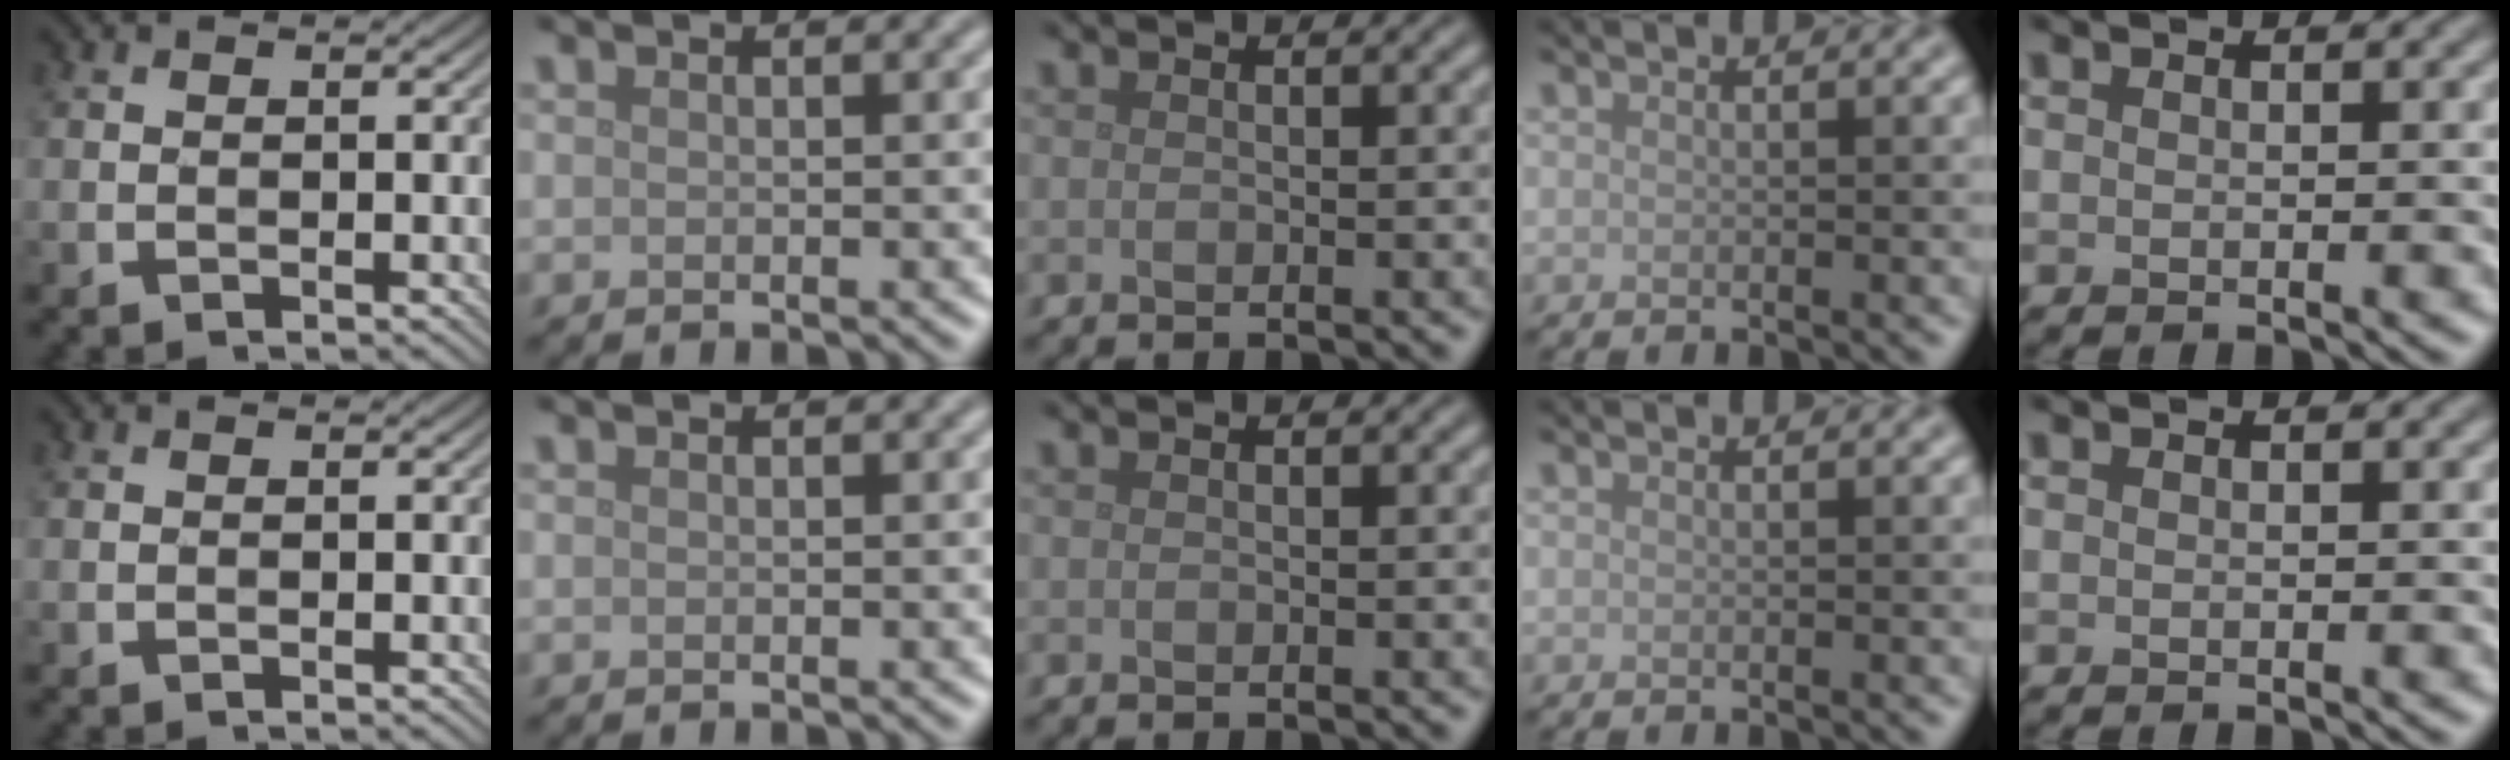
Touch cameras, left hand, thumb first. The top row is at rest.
{}